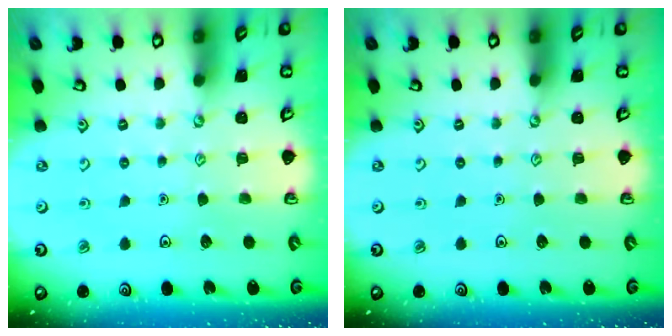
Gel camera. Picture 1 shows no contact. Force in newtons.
{"total": 0.0}